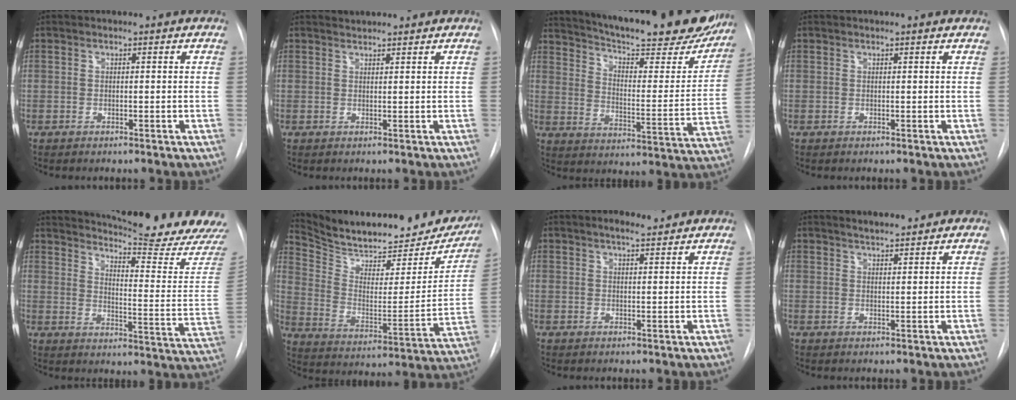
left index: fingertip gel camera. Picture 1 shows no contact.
{"total": 1.9, "force": [1.9, 0.2, 0.0], "torque": [-0.006, 0.018, 0.035]}
{"total": 29.5, "force": [25.0, 5.9, 14.4], "torque": [-0.228, -0.049, 0.324]}
{"total": 2.1, "force": [2.0, 0.3, 0.6], "torque": [-0.012, 0.012, 0.018]}
{"total": 21.6, "force": [20.3, -0.7, 7.4], "torque": [-0.123, -0.114, 0.251]}
{"total": 26.8, "force": [23.8, 7.5, 9.8], "torque": [-0.160, -0.048, 0.324]}
{"total": 3.8, "force": [3.3, 0.6, 1.7], "torque": [-0.026, 0.015, 0.050]}
{"total": 4.3, "force": [3.9, 0.8, 1.5], "torque": [-0.024, 0.014, 0.060]}